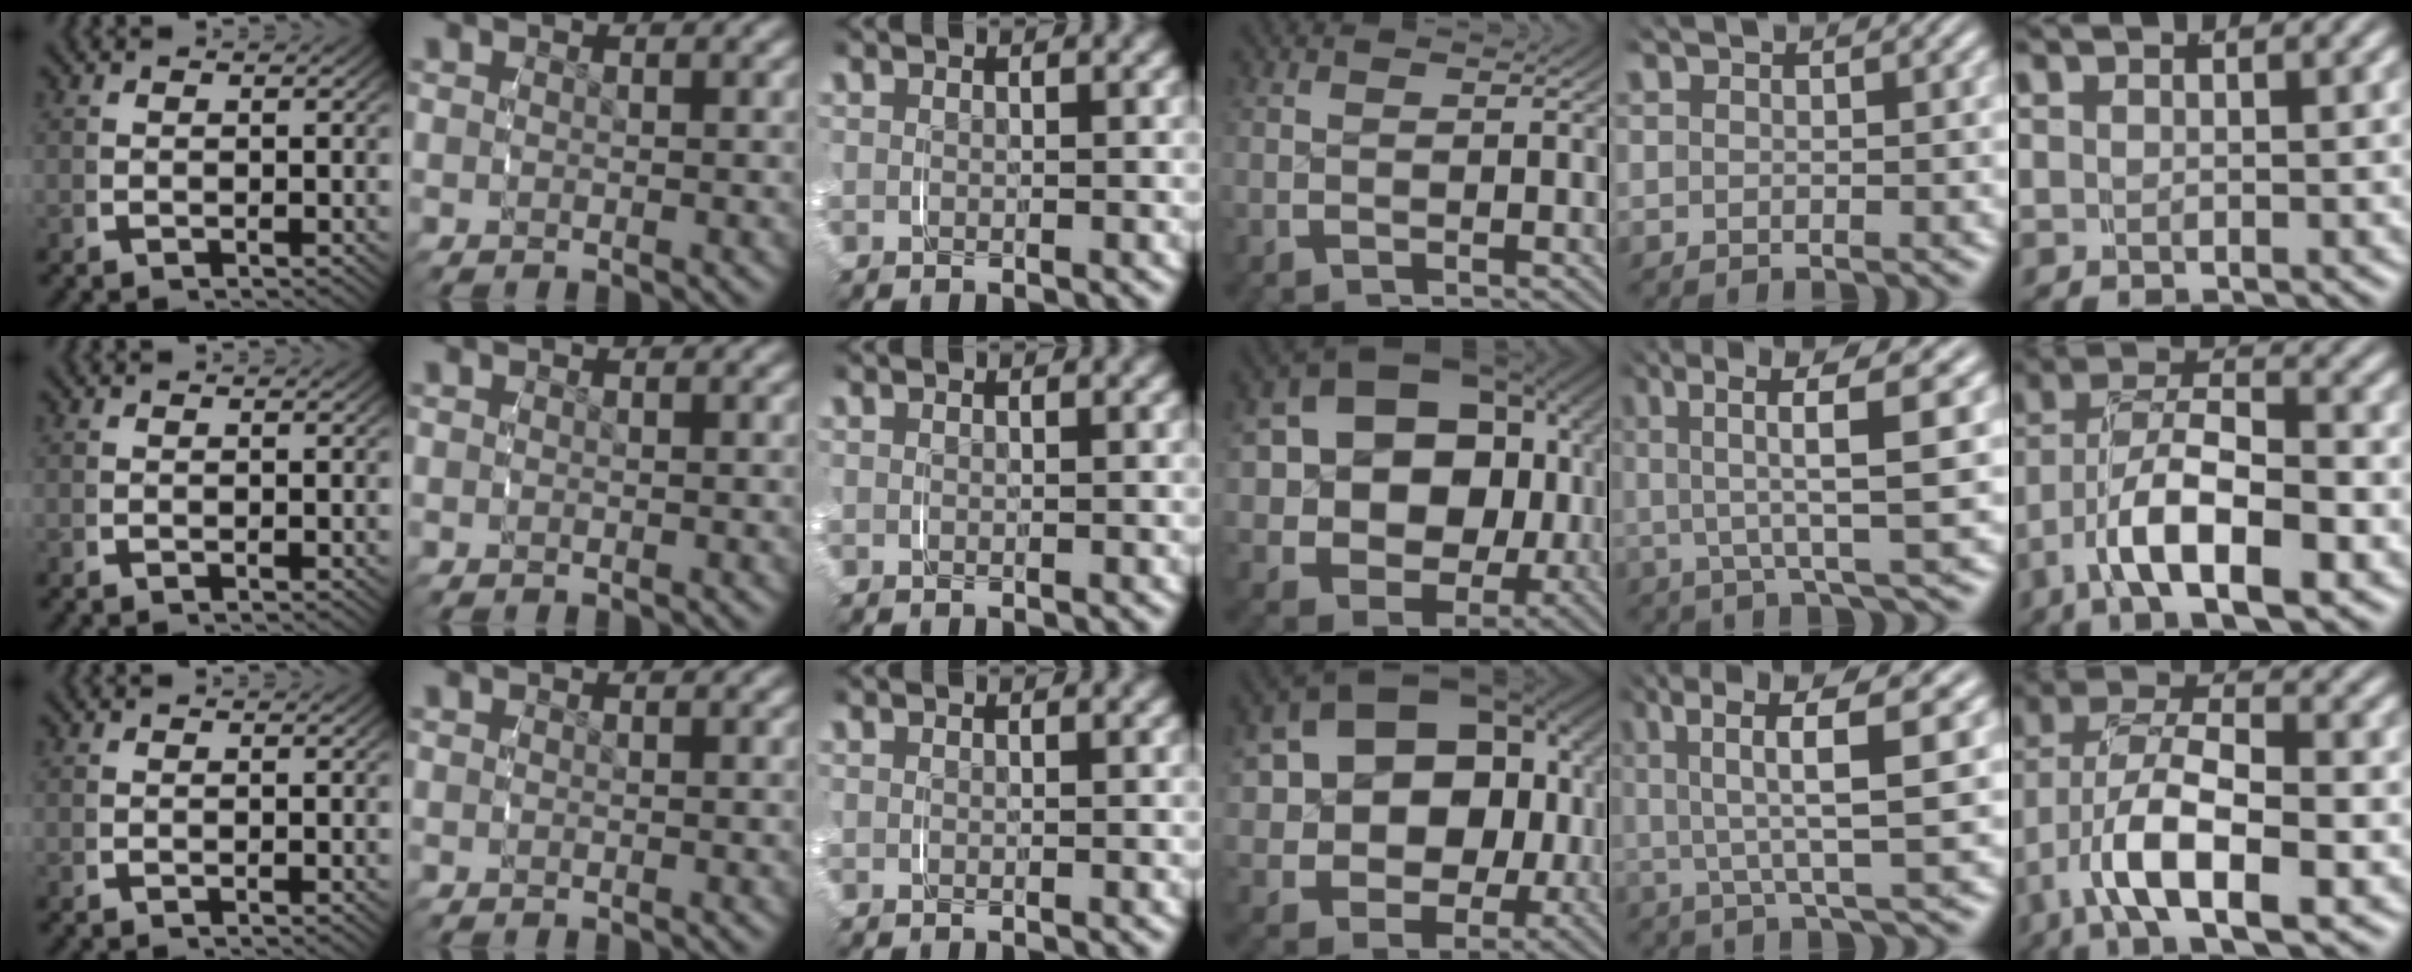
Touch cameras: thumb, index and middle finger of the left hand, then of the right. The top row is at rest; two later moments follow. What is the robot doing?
{"motion": "grasp_and_lifting", "object": "shirt"}